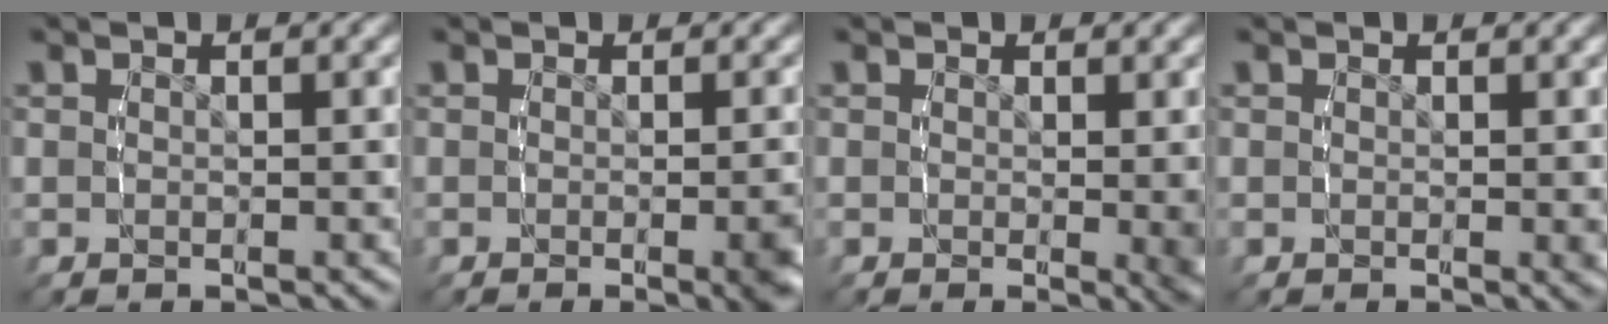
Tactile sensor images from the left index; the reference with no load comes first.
{"total": 2.0, "force": [-0.7, 0.2, 1.8], "torque": [-0.018, 0.003, -0.017]}
{"total": 1.7, "force": [0.1, 0.2, 1.7], "torque": [-0.012, -0.006, 0.000]}
{"total": 0.6, "force": [0.1, 0.0, 0.6], "torque": [0.002, 0.000, 0.001]}